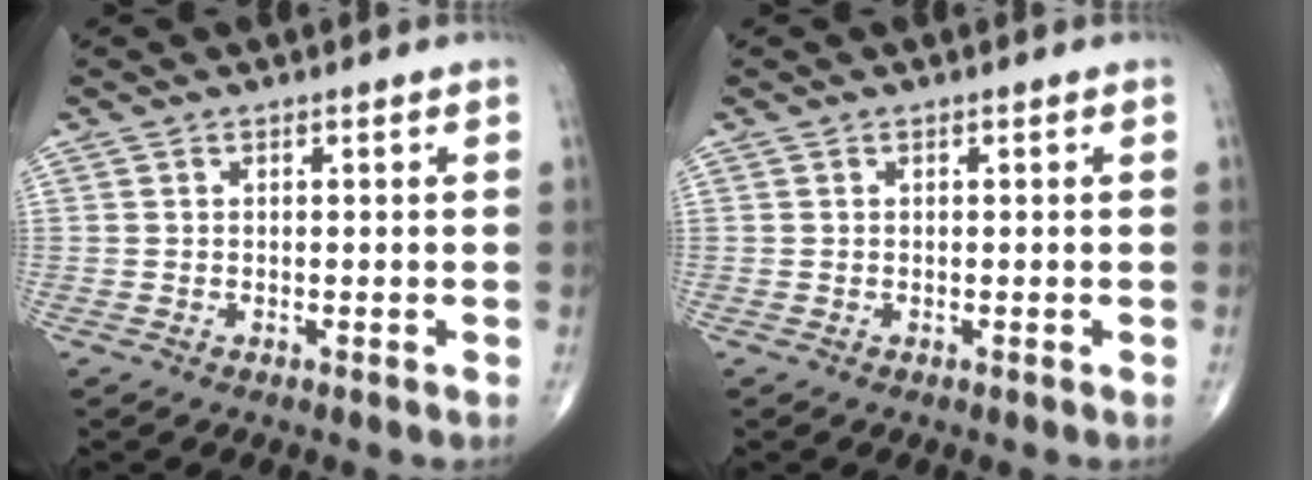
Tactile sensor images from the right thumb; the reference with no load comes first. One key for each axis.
{"total": 0.0}